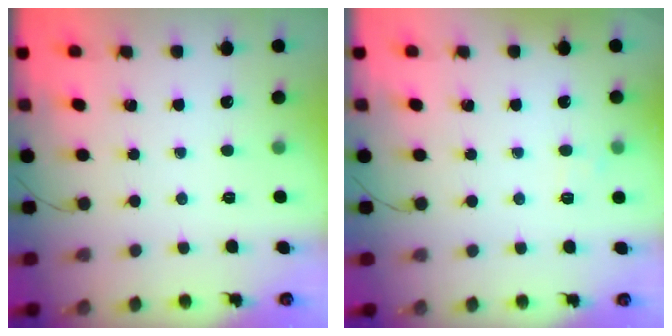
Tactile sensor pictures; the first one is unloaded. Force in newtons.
{"total": 4.9, "press": 4.7, "slide": 1.3}